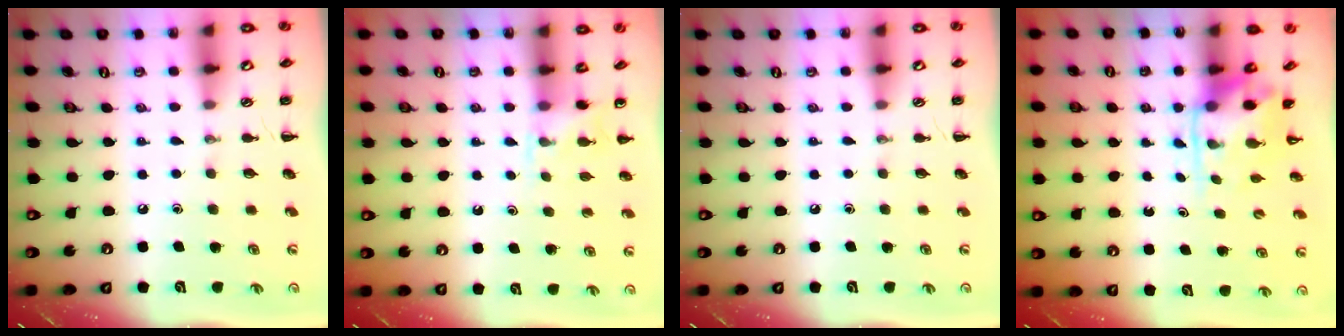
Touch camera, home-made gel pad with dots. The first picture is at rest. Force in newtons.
{"total": 4.3, "press": 4.1, "slide": 1.2}
{"total": 0.0}
{"total": 3.5, "press": 3.4, "slide": 0.8}